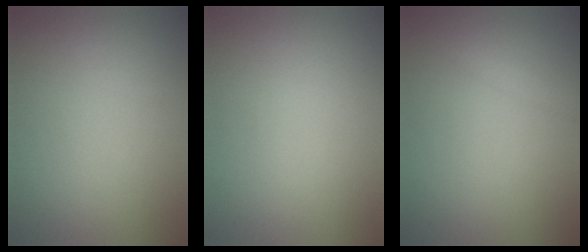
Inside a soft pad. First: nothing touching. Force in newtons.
{"total": 0.0}
{"total": 0.7, "press": 0.7, "slide": 0.1}